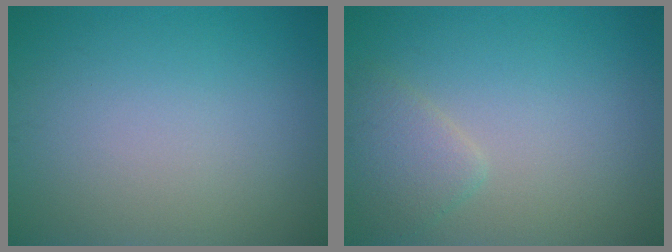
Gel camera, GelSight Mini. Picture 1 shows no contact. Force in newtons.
{"total": 2.2, "press": 2.2, "slide": 0.1}